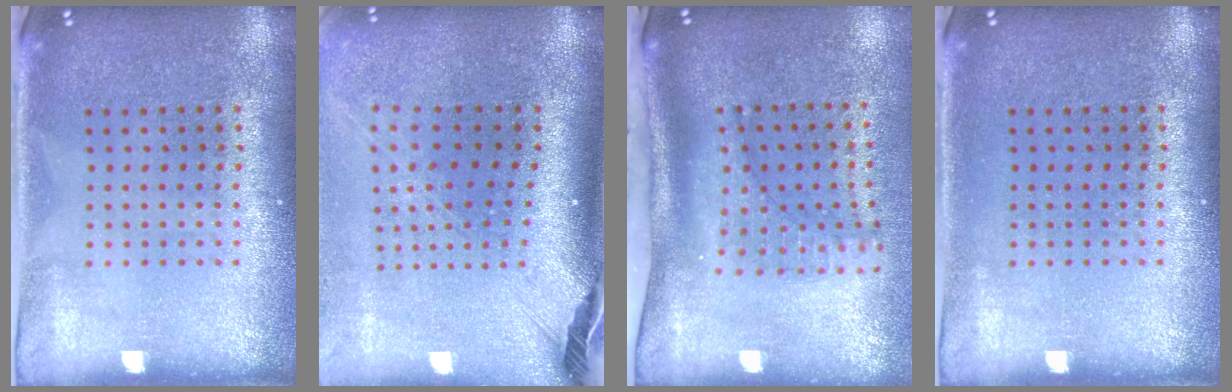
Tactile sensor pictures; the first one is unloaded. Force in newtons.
{"total": 2.7, "press": 1.9, "slide": 1.9}
{"total": 2.2, "press": 1.5, "slide": 1.6}
{"total": 0.0}